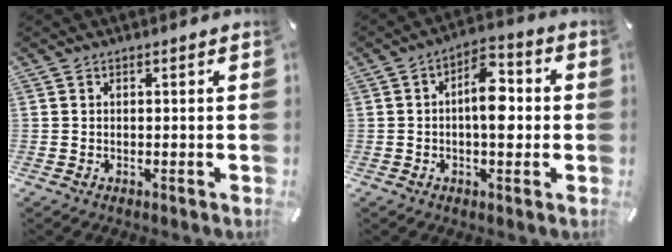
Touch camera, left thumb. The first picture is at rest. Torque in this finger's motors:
{"motor_torque": [0.21, 0.25, 1.01, -0.15, 0.12]}